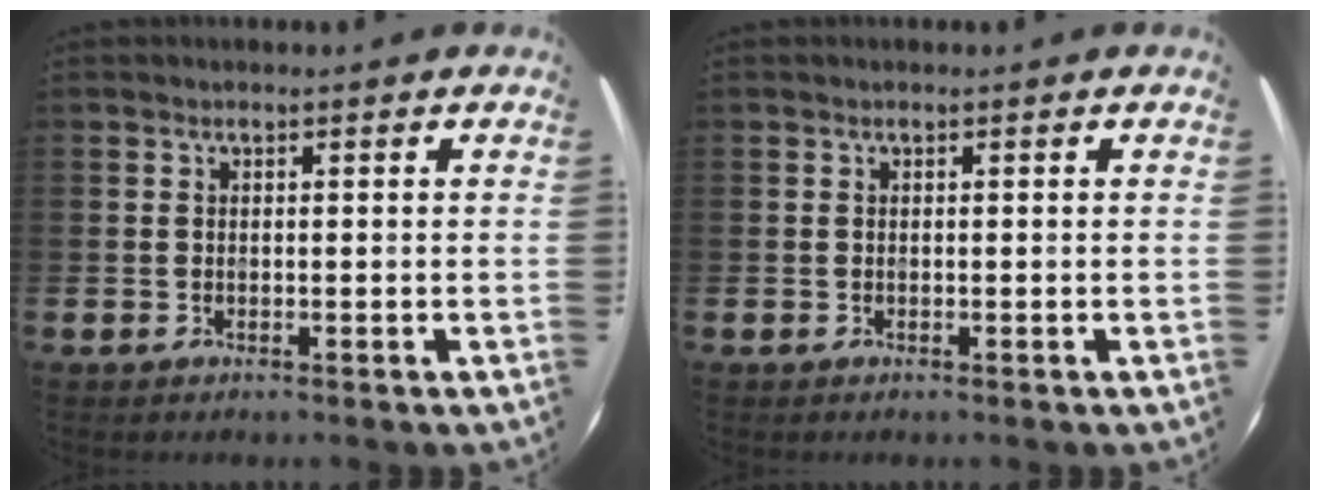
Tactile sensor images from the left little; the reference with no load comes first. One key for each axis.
{"total": 0.0}